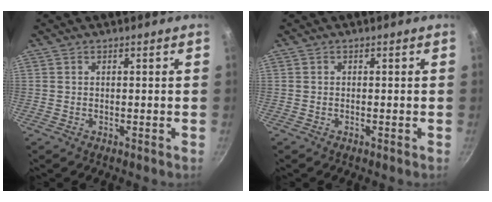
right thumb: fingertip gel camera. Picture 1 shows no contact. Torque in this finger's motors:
{"motor_torque": [0.04, -0.24, -0.05, 0.88, -0.03]}